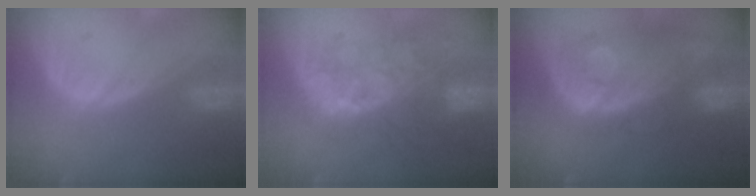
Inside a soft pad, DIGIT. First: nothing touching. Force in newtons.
{"total": 9.4, "press": 8.7, "slide": 3.4}
{"total": 11.2, "press": 9.7, "slide": 5.6}